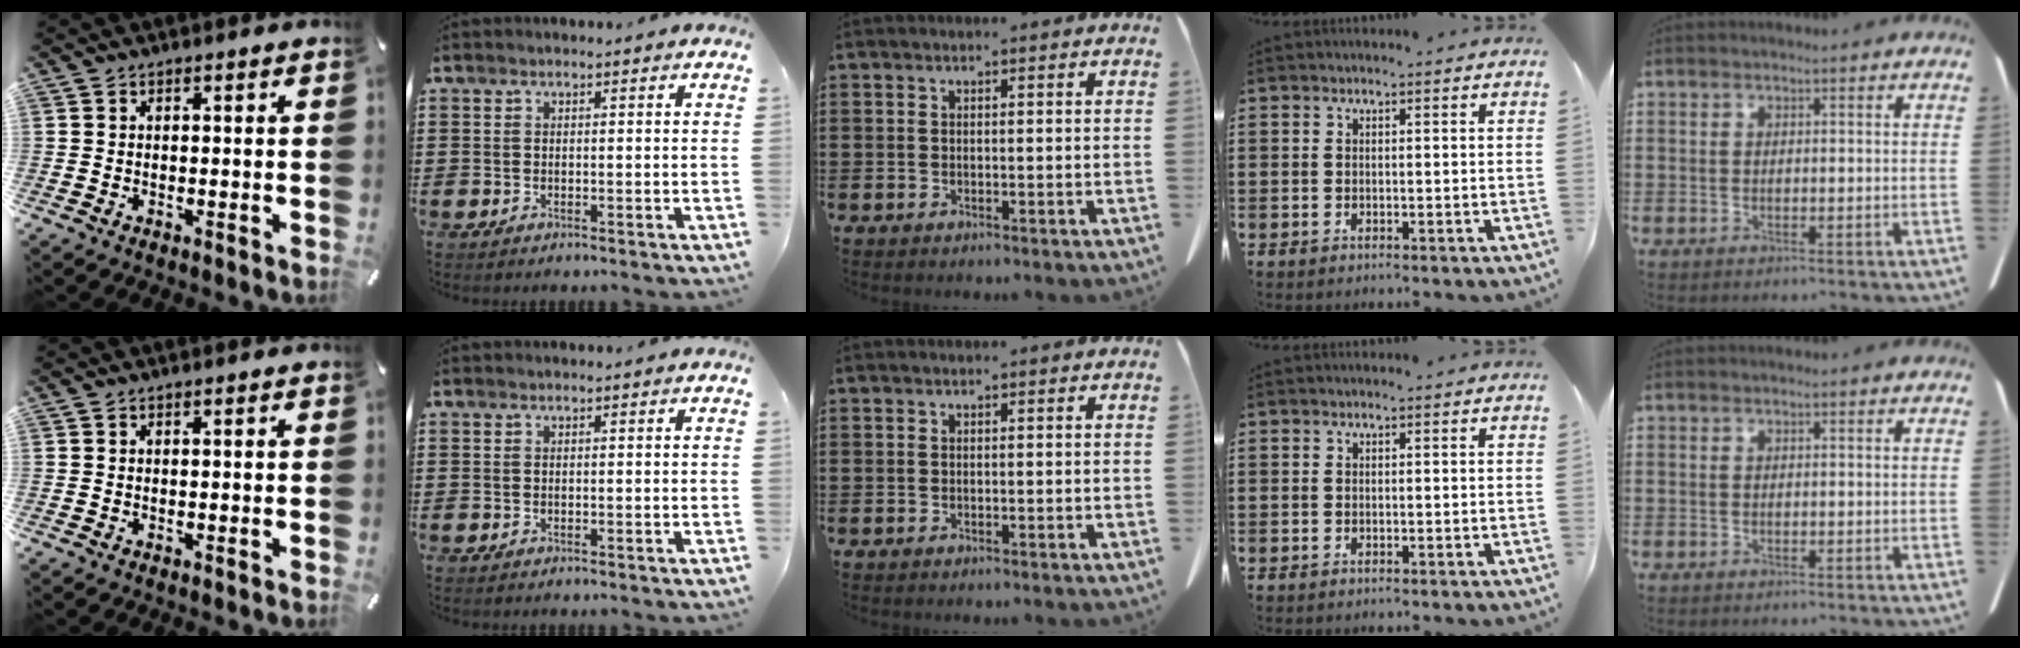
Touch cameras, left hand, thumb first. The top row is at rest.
{}